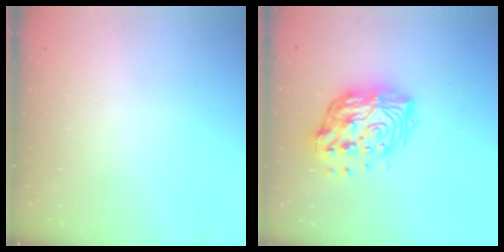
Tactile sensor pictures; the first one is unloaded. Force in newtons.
{"total": 16.0, "press": 16.0, "slide": 1.1}